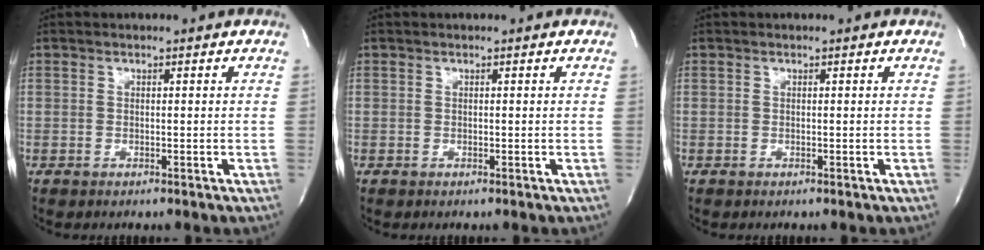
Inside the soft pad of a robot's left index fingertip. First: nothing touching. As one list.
[{"total": 0.0}, {"total": 0.0}]